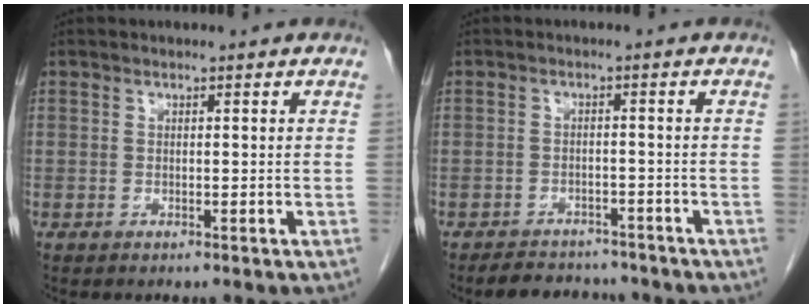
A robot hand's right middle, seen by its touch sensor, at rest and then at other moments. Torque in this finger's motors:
{"motor_torque": [0.46, -0.39, 0.05, 0.00]}